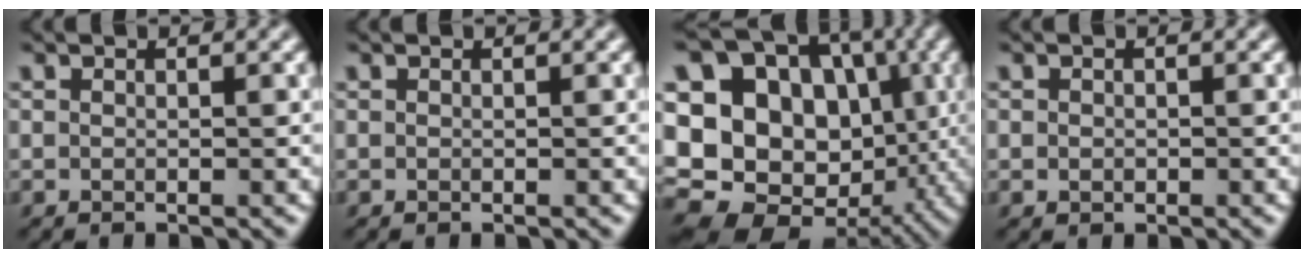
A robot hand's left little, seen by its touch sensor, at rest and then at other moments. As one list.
[{"total": 0.0}, {"total": 16.3, "force": [0.1, 13.4, 9.4], "torque": [-0.182, 0.004, -0.001]}, {"total": 0.6, "force": [-0.1, 0.5, 0.2], "torque": [-0.002, -0.001, -0.001]}]